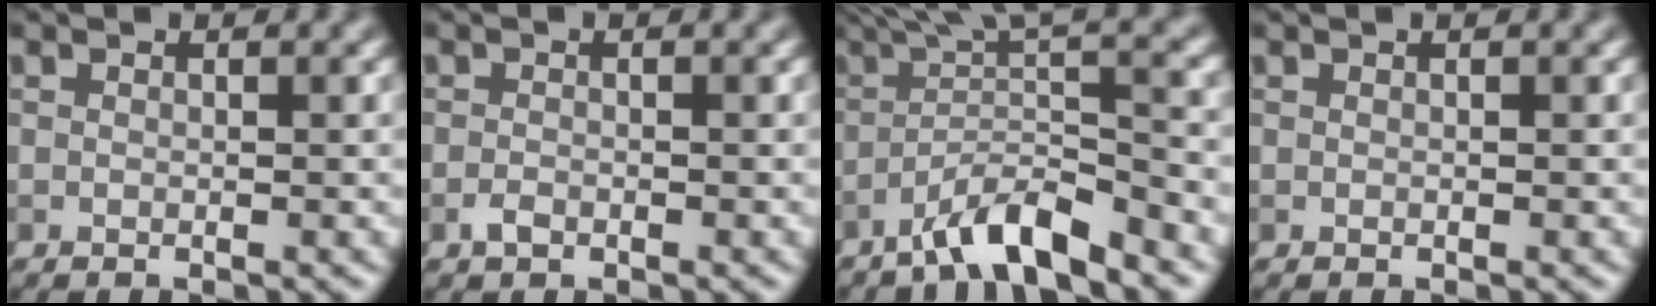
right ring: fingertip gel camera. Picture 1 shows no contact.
{"total": 1.0, "force": [-0.7, 0.5, 0.5], "torque": [-0.011, -0.003, -0.014]}
{"total": 6.7, "force": [-3.4, 1.1, 5.7], "torque": [-0.084, 0.012, -0.069]}
{"total": 0.0}